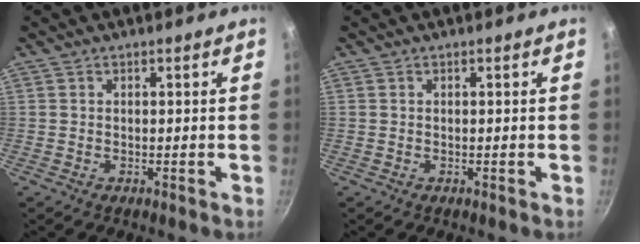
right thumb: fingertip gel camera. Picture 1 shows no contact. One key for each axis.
{"total": 0.0}